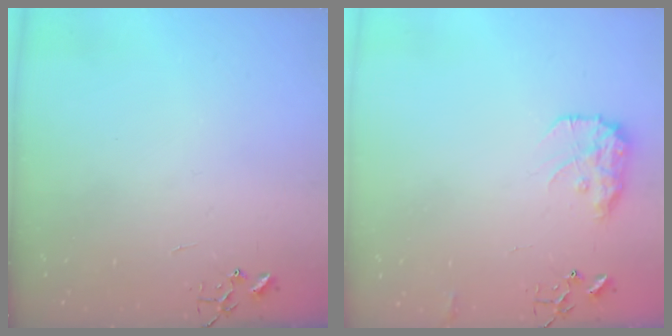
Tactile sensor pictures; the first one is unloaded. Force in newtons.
{"total": 10.8, "press": 10.8, "slide": 0.4}